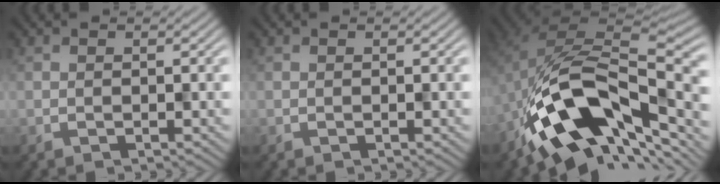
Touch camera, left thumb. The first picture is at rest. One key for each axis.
{"total": 0.0}
{"total": 15.0, "fx": -6.8, "fy": 8.1, "fz": 10.7, "tx": -0.177, "ty": 0.010, "tz": -0.125}